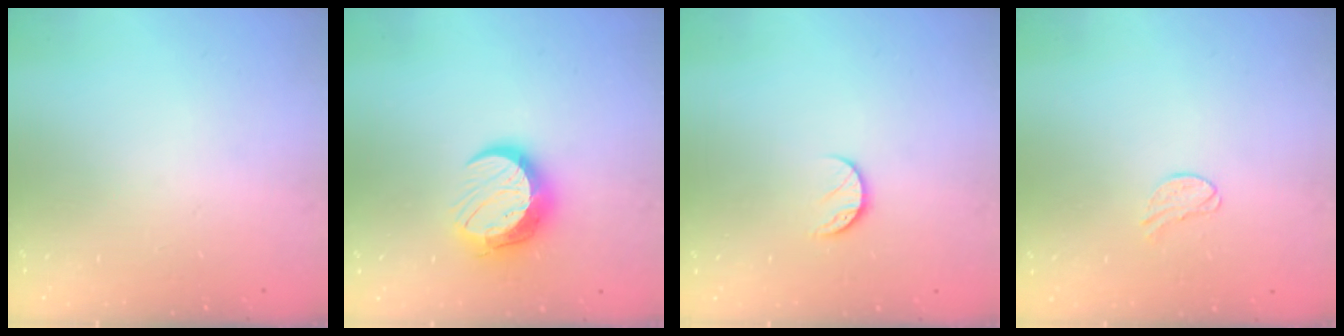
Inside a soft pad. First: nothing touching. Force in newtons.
{"total": 12.3, "press": 12.3, "slide": 0.9}
{"total": 7.1, "press": 7.1, "slide": 0.8}
{"total": 5.6, "press": 5.6, "slide": 0.5}